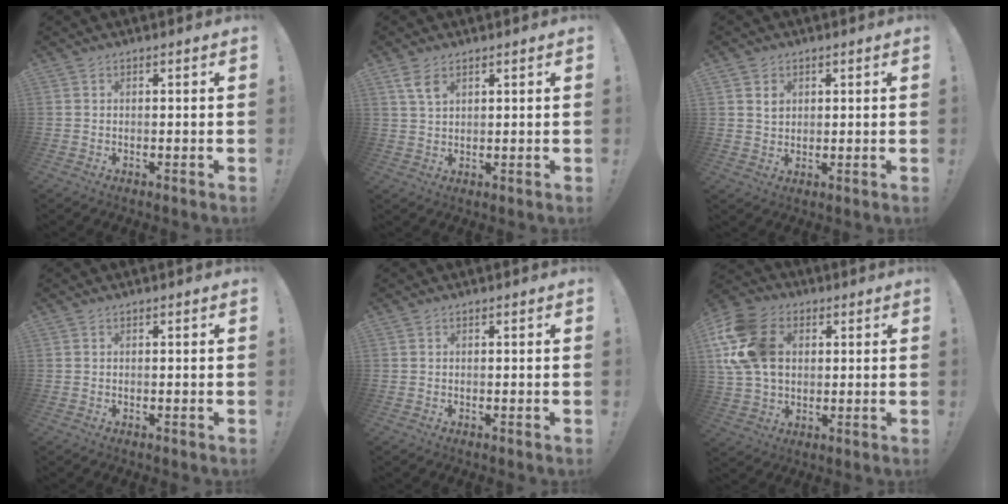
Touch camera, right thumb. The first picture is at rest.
{"total": 4.5, "force": [2.7, 2.1, 3.0], "torque": [-0.048, -0.011, 0.047]}
{"total": 3.5, "force": [1.5, 3.0, 0.8], "torque": [0.004, -0.011, 0.022]}
{"total": 0.0}
{"total": 0.0}
{"total": 18.5, "force": [4.3, 13.7, 11.6], "torque": [-0.228, -0.007, 0.085]}